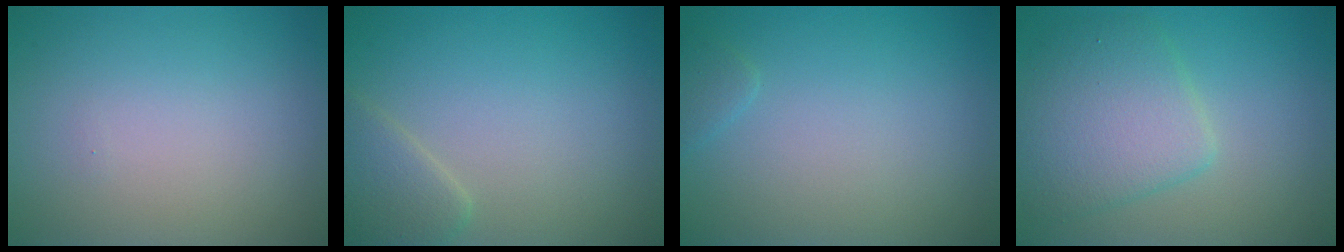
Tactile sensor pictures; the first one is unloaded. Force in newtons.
{"total": 2.4, "press": 2.4, "slide": 0.1}
{"total": 0.8, "press": 0.8, "slide": 0.1}
{"total": 5.3, "press": 5.3, "slide": 0.2}